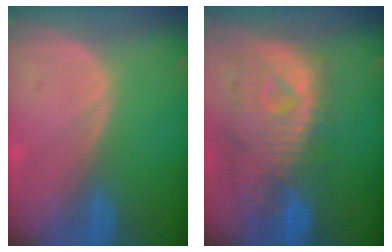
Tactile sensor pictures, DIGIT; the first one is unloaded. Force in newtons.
{"total": 11.5, "press": 9.9, "slide": 5.8}